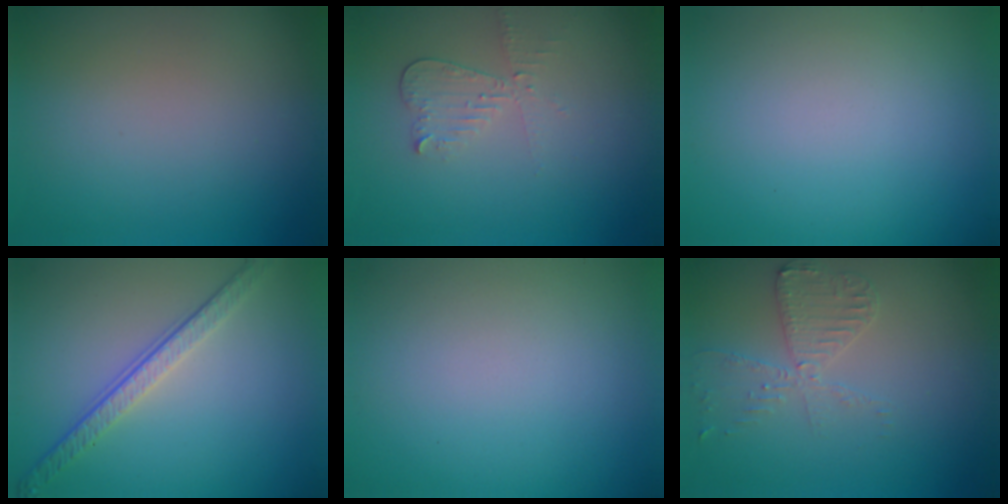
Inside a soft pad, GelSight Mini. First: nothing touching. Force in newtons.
{"total": 2.1, "press": 2.1, "slide": 0.4}
{"total": 0.0}
{"total": 3.8, "press": 2.8, "slide": 2.6}
{"total": 0.0}
{"total": 3.1, "press": 2.8, "slide": 1.3}